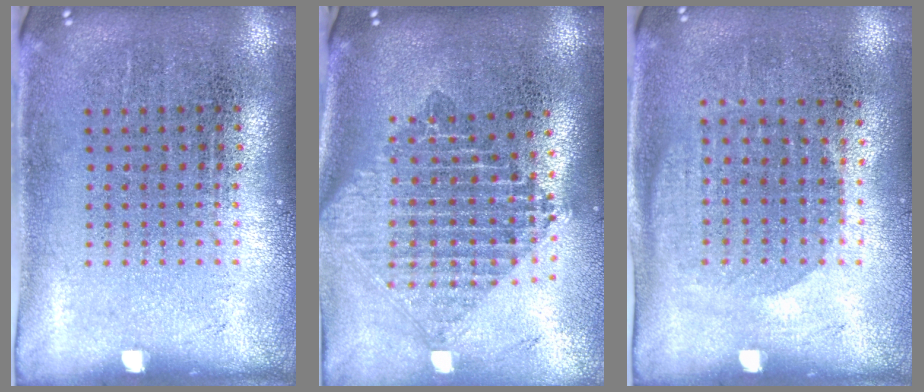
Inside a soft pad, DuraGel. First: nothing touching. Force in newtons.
{"total": 2.2, "press": 1.7, "slide": 1.4}
{"total": 1.1, "press": 1.0, "slide": 0.5}